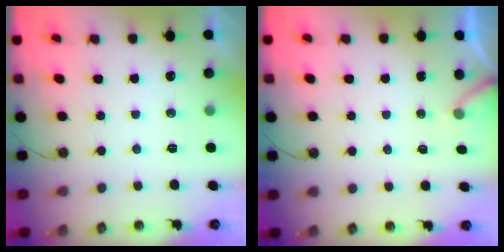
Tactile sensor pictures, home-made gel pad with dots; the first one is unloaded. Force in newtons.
{"total": 3.0, "press": 3.0, "slide": 0.1}